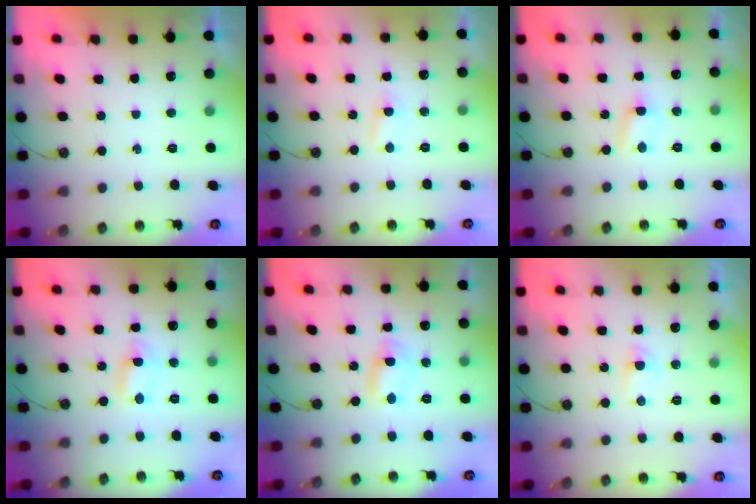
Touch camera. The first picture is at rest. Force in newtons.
{"total": 2.8, "press": 2.7, "slide": 0.7}
{"total": 3.4, "press": 3.4, "slide": 0.3}
{"total": 1.2, "press": 1.0, "slide": 0.6}
{"total": 10.5, "press": 2.0, "slide": 10.3}
{"total": 2.2, "press": 2.2, "slide": 0.4}